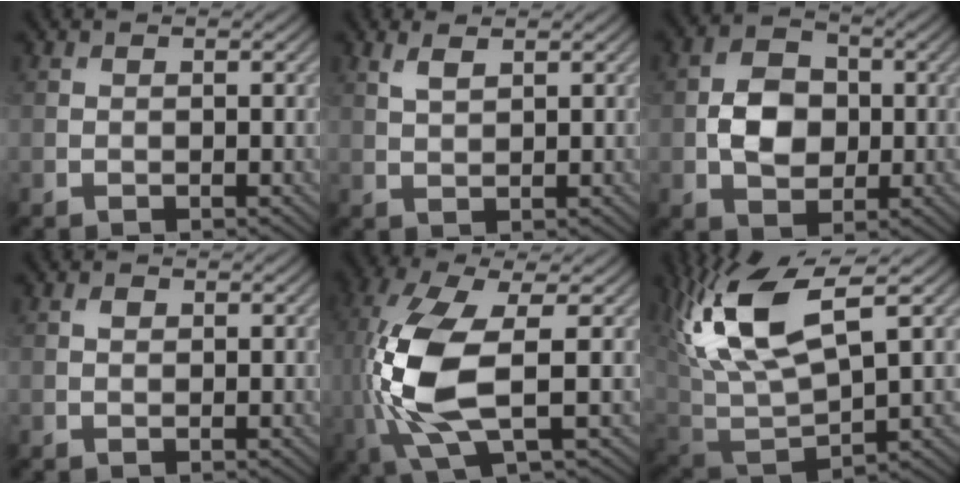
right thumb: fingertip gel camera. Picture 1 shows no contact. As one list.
[{"total": 2.0, "force": [1.3, 0.6, 1.4], "torque": [-0.036, 0.002, 0.028]}, {"total": 5.9, "force": [-0.4, 4.6, 3.8], "torque": [-0.072, 0.000, -0.009]}, {"total": 0.7, "force": [0.3, 0.5, 0.5], "torque": [-0.009, -0.001, 0.005]}, {"total": 12.0, "force": [-0.7, 4.6, 11.1], "torque": [-0.271, -0.006, -0.011]}, {"total": 14.6, "force": [6.7, 5.5, 11.7], "torque": [-0.268, 0.013, 0.133]}]